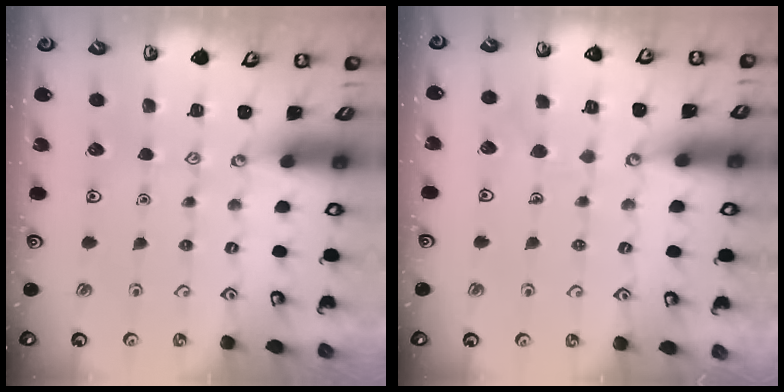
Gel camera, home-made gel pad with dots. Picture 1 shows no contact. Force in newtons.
{"total": 4.3, "press": 4.3, "slide": 0.3}